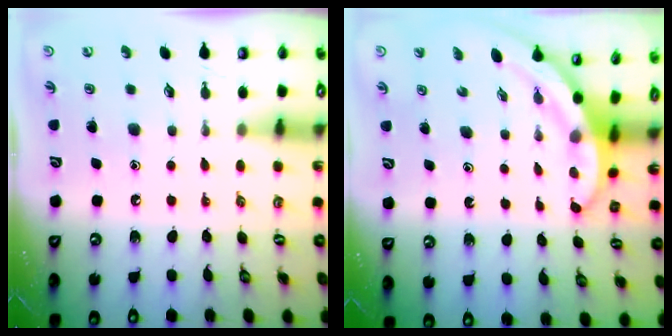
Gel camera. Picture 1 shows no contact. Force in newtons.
{"total": 3.6, "press": 3.6, "slide": 0.1}